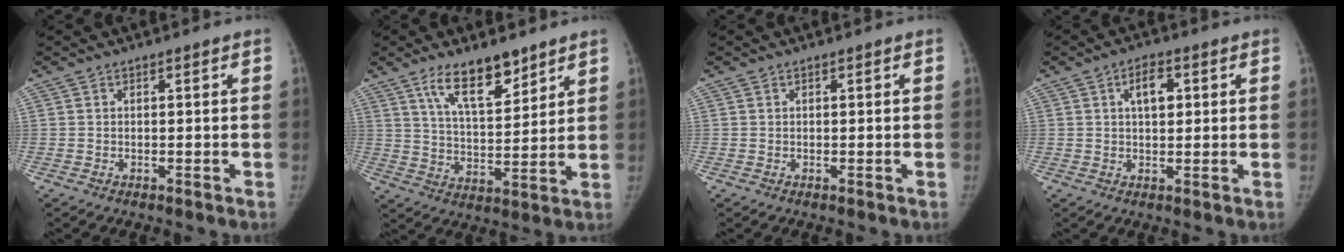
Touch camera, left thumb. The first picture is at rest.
{"total": 11.6, "force": [7.9, 4.4, 7.3], "torque": [-0.100, -0.051, 0.144]}
{"total": 0.0}
{"total": 5.1, "force": [1.6, 2.9, 3.9], "torque": [-0.049, 0.002, 0.023]}